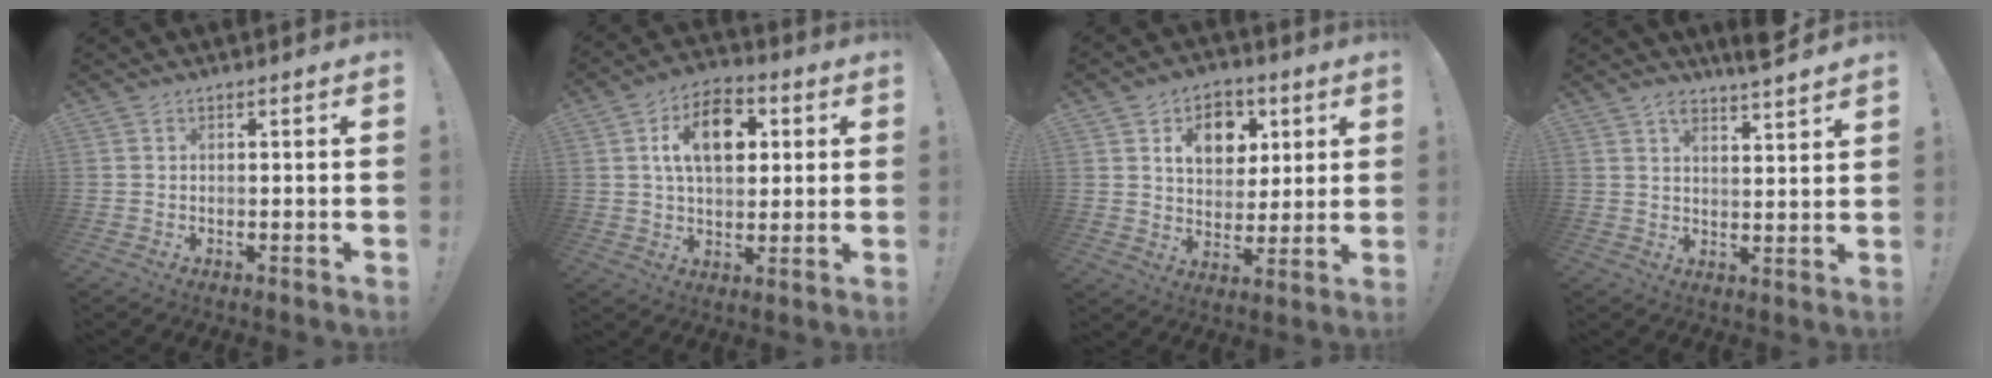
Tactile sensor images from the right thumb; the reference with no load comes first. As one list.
[{"total": 13.8, "force": [4.1, 9.0, 9.6], "torque": [-0.135, 0.001, 0.073]}, {"total": 11.7, "force": [5.3, 8.8, 5.7], "torque": [-0.075, -0.022, 0.099]}, {"total": 5.3, "force": [4.7, 0.3, 2.5], "torque": [-0.028, -0.034, 0.079]}]